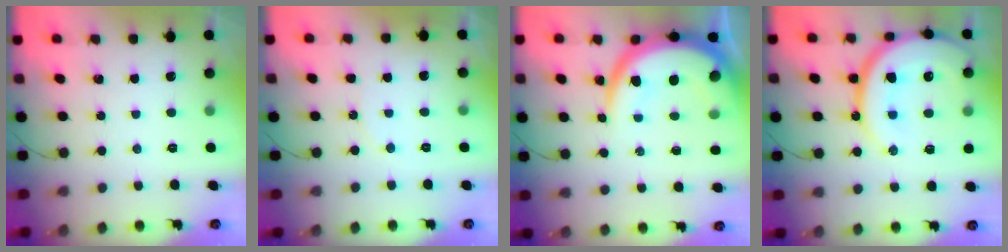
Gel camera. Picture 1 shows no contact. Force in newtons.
{"total": 5.3, "press": 5.3, "slide": 0.6}
{"total": 15.0, "press": 14.9, "slide": 1.3}
{"total": 22.3, "press": 22.2, "slide": 2.4}